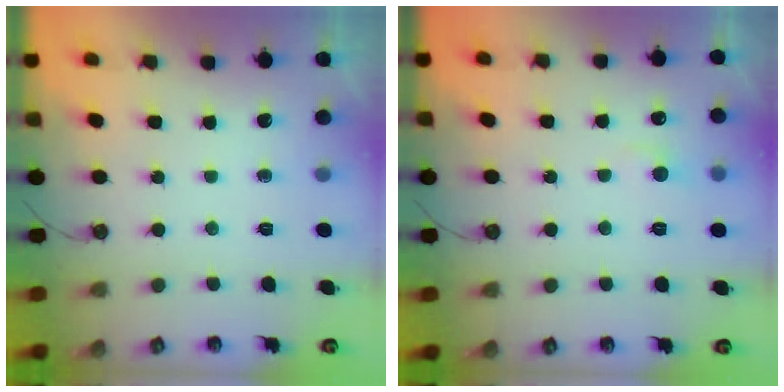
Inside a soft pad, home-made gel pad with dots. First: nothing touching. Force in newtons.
{"total": 1.1, "press": 0.9, "slide": 0.6}